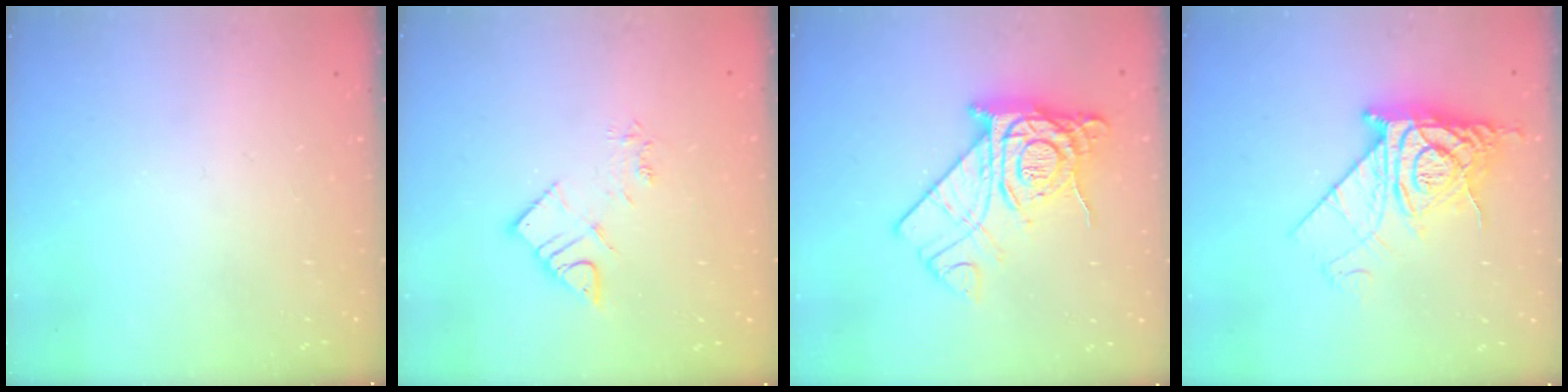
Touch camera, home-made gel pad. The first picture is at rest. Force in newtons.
{"total": 7.1, "press": 7.1, "slide": 0.6}
{"total": 18.3, "press": 18.2, "slide": 1.7}
{"total": 12.2, "press": 12.2, "slide": 1.1}